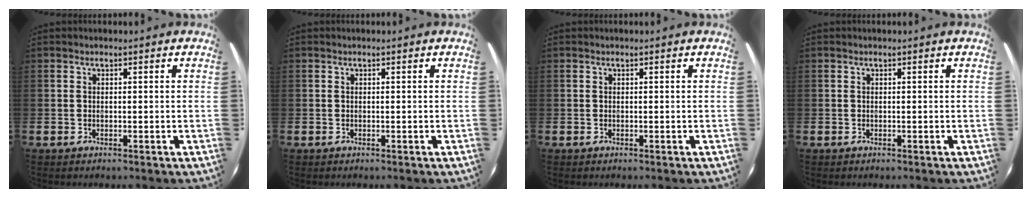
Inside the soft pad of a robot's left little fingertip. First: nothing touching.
{"total": 0.0}
{"total": 0.0}
{"total": 0.0}